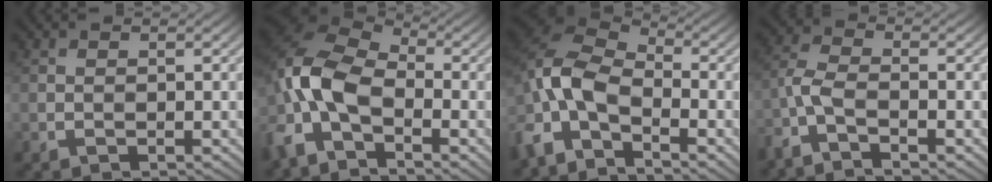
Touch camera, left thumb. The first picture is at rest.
{"total": 11.7, "force": [-4.5, 6.1, 8.8], "torque": [-0.212, -0.002, -0.104]}
{"total": 10.2, "force": [-5.2, 4.9, 7.3], "torque": [-0.165, -0.004, -0.124]}
{"total": 4.4, "force": [-3.1, 1.2, 2.9], "torque": [-0.074, -0.007, -0.080]}